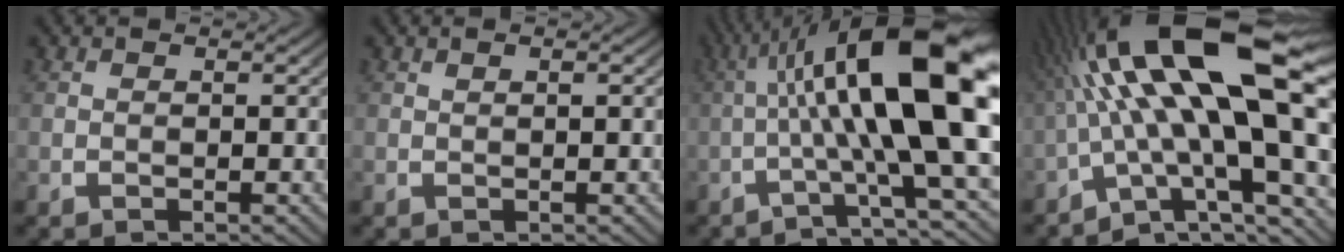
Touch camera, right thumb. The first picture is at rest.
{"total": 0.7, "force": [0.3, 0.0, 0.6], "torque": [-0.012, 0.002, 0.008]}
{"total": 15.2, "force": [1.0, 6.3, 13.8], "torque": [-0.206, -0.003, 0.013]}
{"total": 14.5, "force": [0.8, 7.5, 12.3], "torque": [-0.237, -0.022, 0.025]}